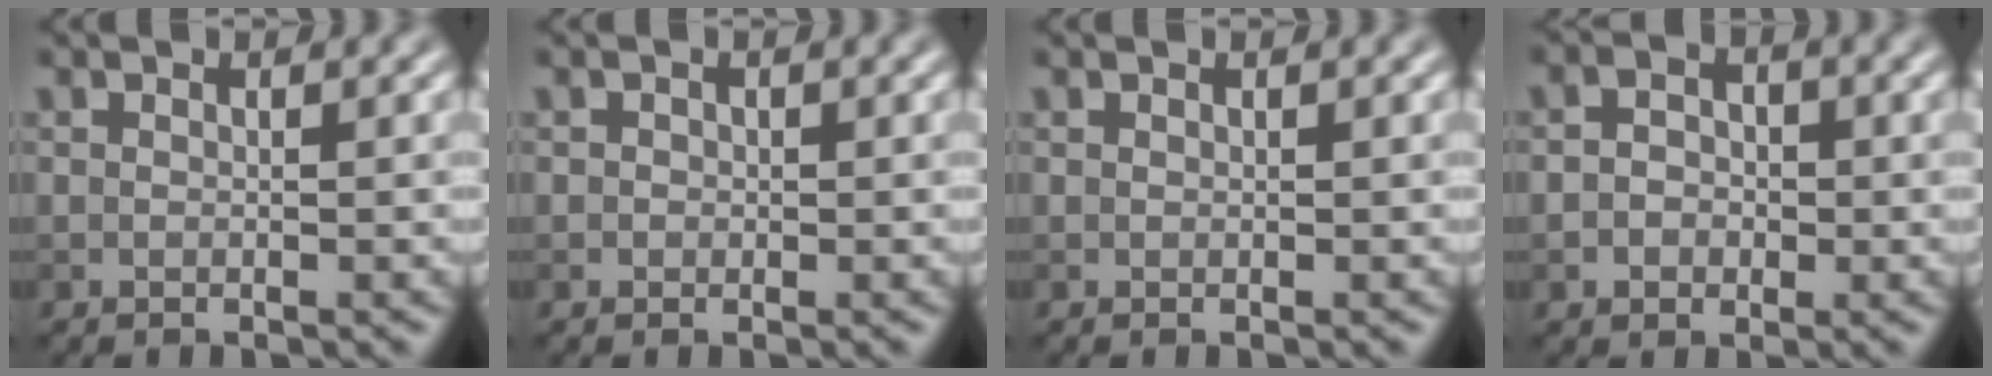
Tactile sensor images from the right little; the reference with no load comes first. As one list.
[{"total": 0.5, "force": [0.2, 0.5, 0.1], "torque": [0.004, -0.001, -0.002]}, {"total": 0.0}, {"total": 2.0, "force": [-0.4, 1.6, 1.2], "torque": [-0.016, 0.002, -0.015]}]